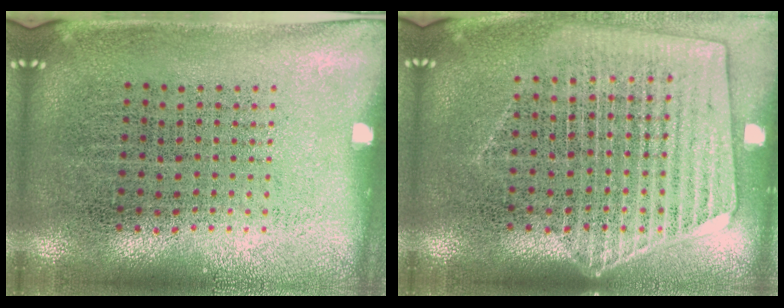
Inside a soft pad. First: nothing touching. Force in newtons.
{"total": 1.7, "press": 1.6, "slide": 0.7}